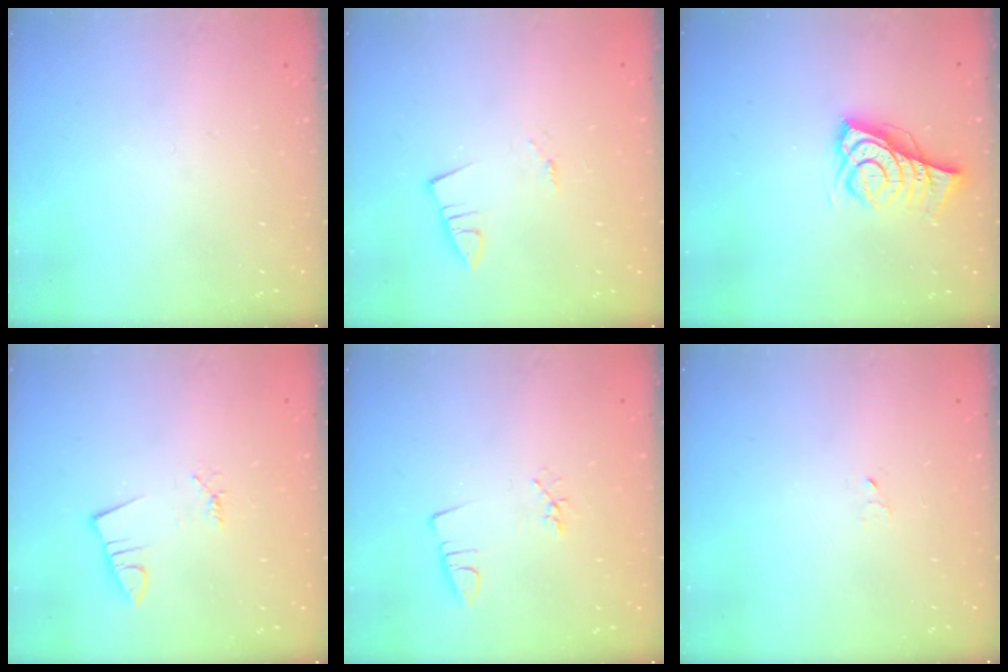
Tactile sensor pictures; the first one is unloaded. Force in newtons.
{"total": 1.2, "press": 1.2, "slide": 0.1}
{"total": 8.9, "press": 8.3, "slide": 3.2}
{"total": 1.1, "press": 1.1, "slide": 0.0}
{"total": 2.4, "press": 2.0, "slide": 1.4}
{"total": 2.4, "press": 2.4, "slide": 0.2}